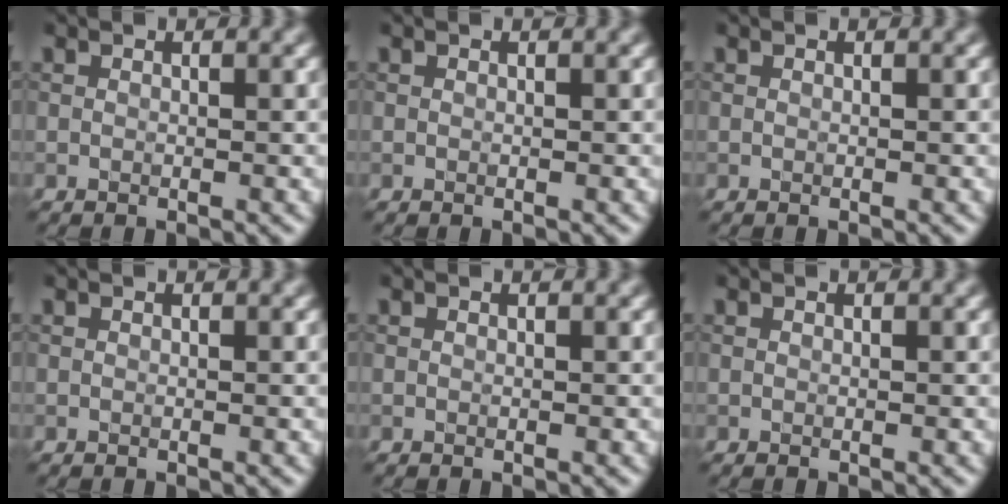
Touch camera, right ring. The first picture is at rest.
{"total": 0.0}
{"total": 0.0}
{"total": 0.0}
{"total": 0.0}
{"total": 0.0}